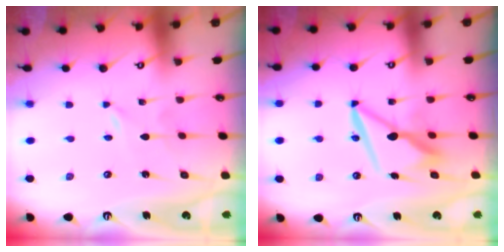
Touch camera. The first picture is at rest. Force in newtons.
{"total": 10.1, "press": 10.0, "slide": 1.3}